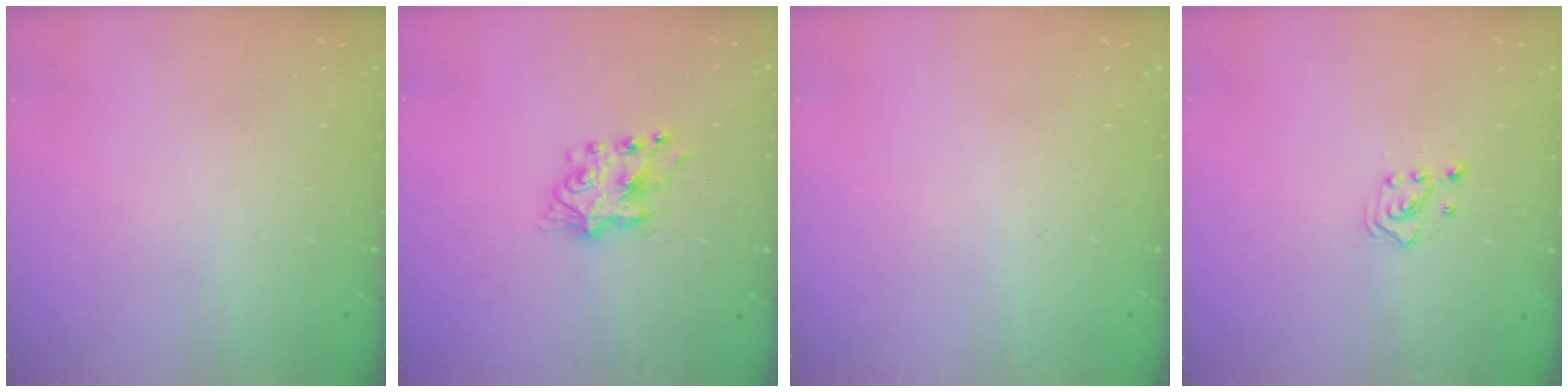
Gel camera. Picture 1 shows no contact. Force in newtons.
{"total": 7.9, "press": 7.8, "slide": 1.0}
{"total": 0.0}
{"total": 2.3, "press": 2.3, "slide": 0.3}